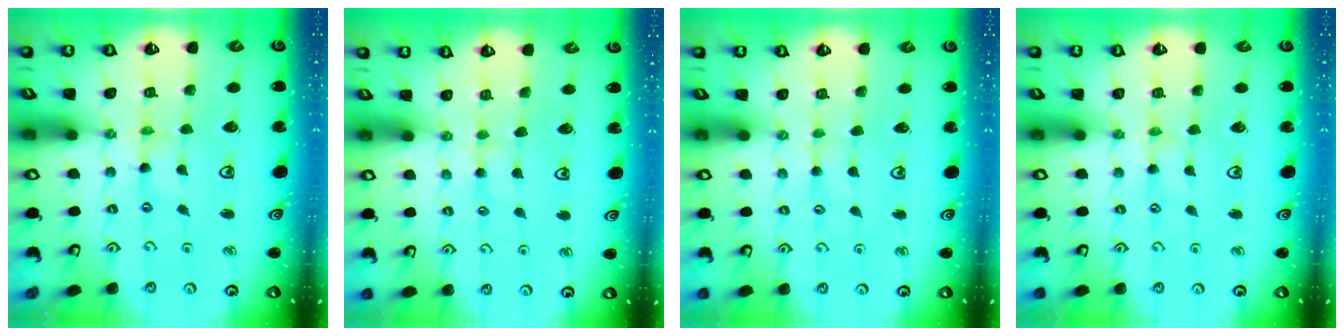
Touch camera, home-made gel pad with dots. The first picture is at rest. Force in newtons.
{"total": 2.3, "press": 2.3, "slide": 0.4}
{"total": 1.8, "press": 1.7, "slide": 0.3}
{"total": 0.7, "press": 0.7, "slide": 0.2}